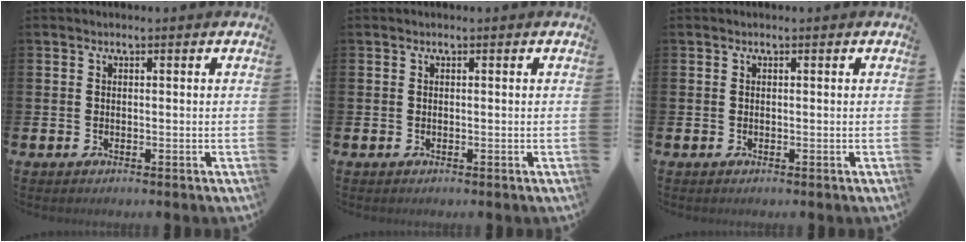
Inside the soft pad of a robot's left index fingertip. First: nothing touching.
{"total": 0.0}
{"total": 0.0}